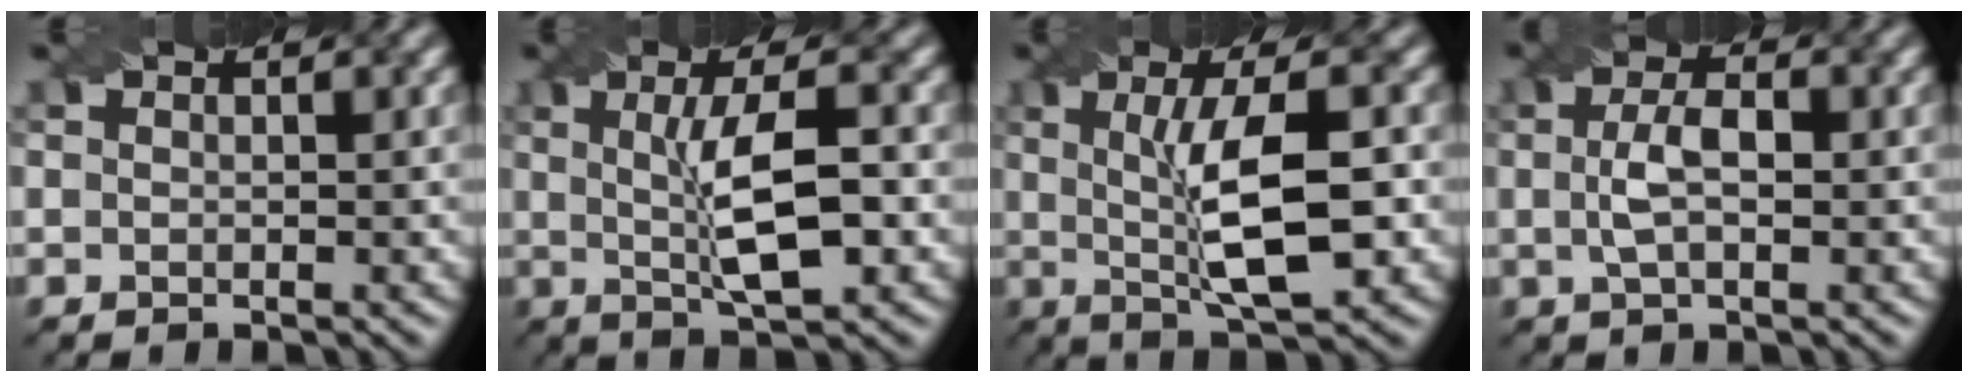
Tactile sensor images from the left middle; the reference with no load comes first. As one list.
[{"total": 6.9, "force": [0.2, 1.8, 6.6], "torque": [-0.108, 0.006, 0.005]}, {"total": 8.5, "force": [0.2, 2.4, 8.1], "torque": [-0.133, 0.006, 0.004]}, {"total": 3.3, "force": [0.1, 1.3, 3.0], "torque": [-0.068, 0.003, -0.002]}]